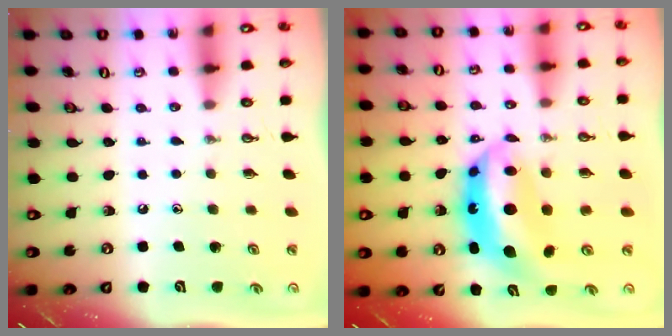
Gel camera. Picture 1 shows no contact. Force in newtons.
{"total": 8.9, "press": 8.8, "slide": 1.0}